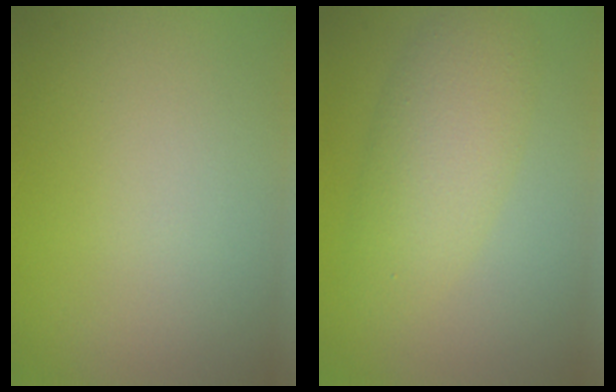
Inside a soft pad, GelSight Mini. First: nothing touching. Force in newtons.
{"total": 4.5, "press": 4.5, "slide": 0.2}